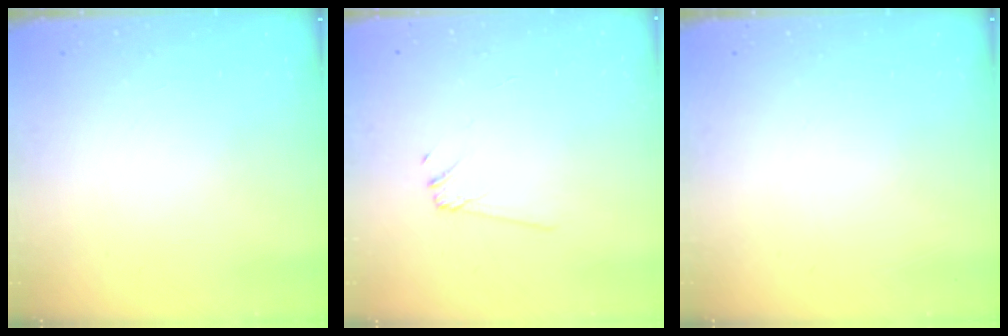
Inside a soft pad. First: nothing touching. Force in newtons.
{"total": 5.3, "press": 5.2, "slide": 0.9}
{"total": 0.0}